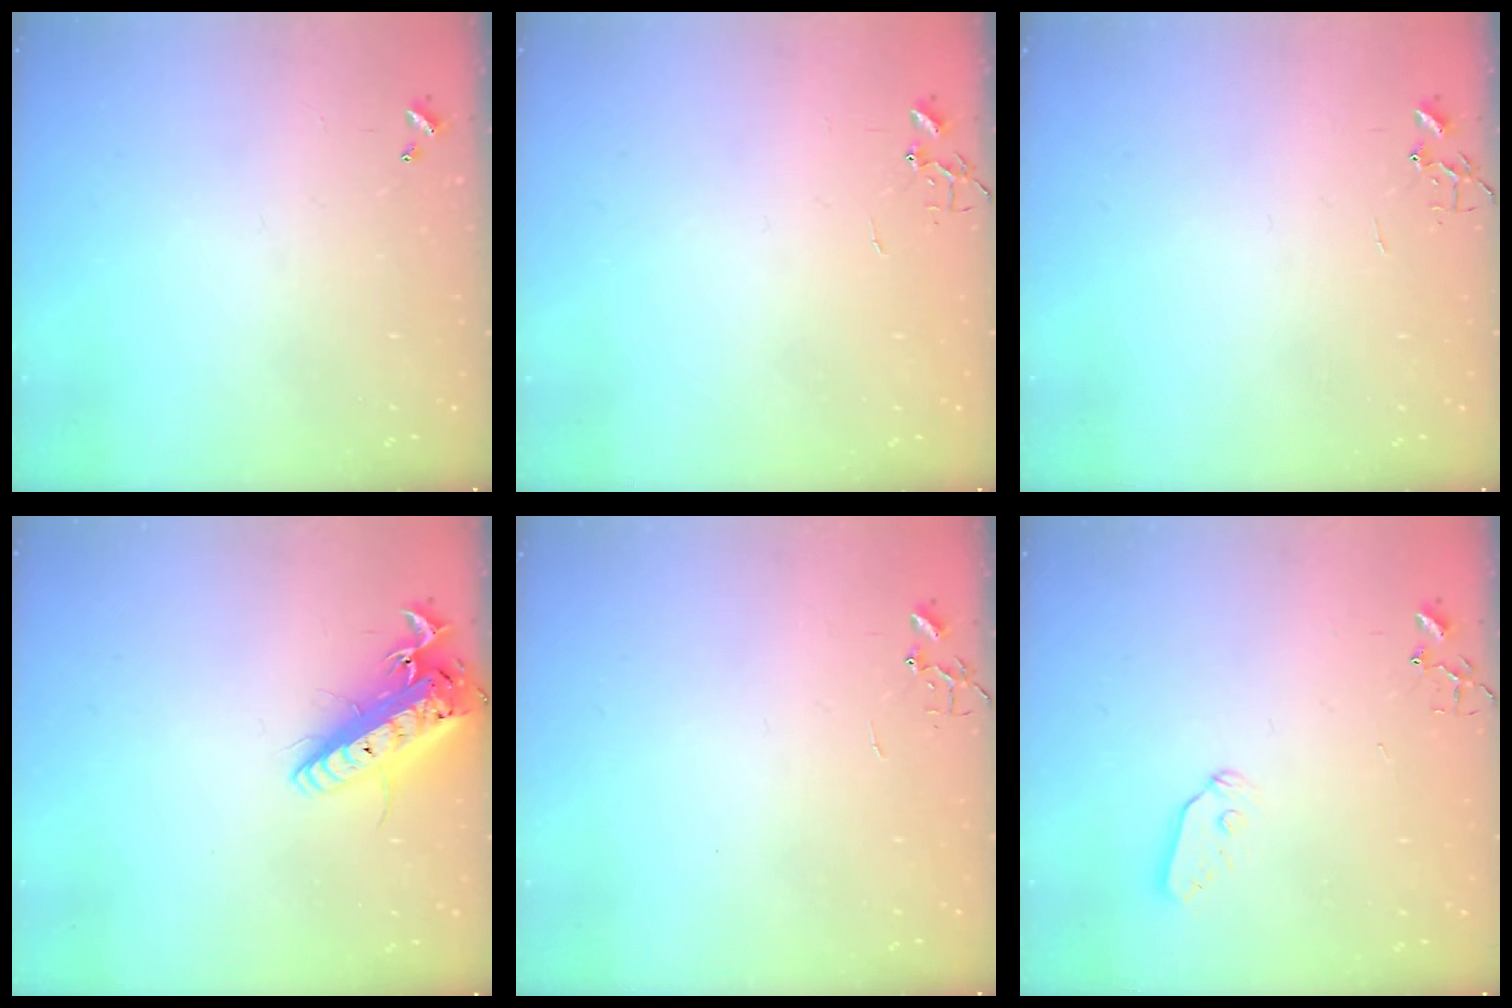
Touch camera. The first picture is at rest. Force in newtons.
{"total": 0.0}
{"total": 0.0}
{"total": 19.0, "press": 18.6, "slide": 3.8}
{"total": 0.0}
{"total": 6.0, "press": 6.0, "slide": 0.2}